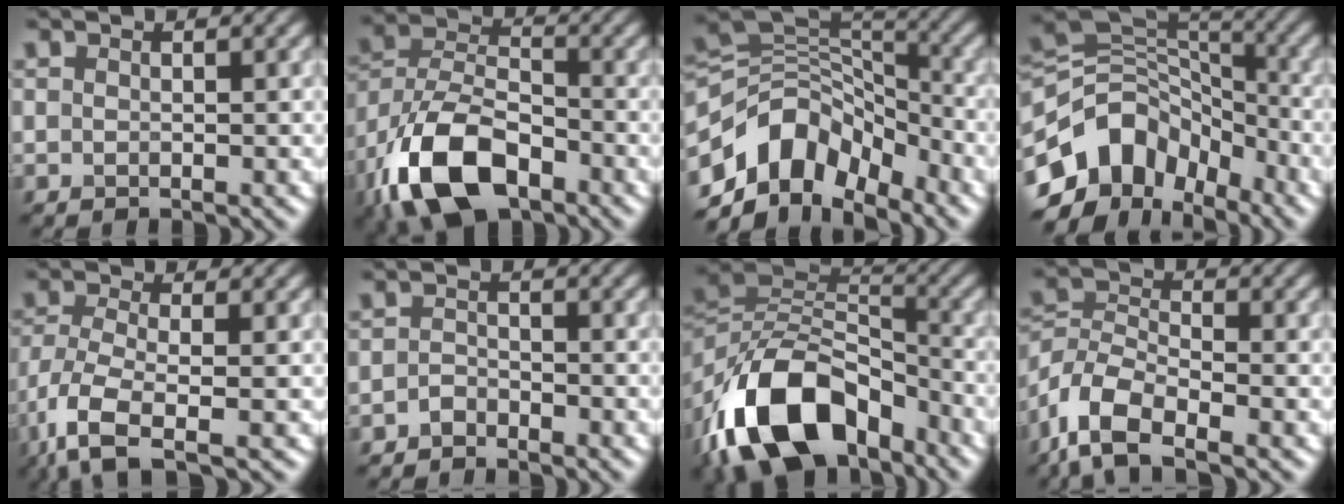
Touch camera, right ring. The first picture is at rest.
{"total": 11.0, "force": [-6.0, 5.8, 7.2], "torque": [-0.153, -0.001, -0.121]}
{"total": 8.8, "force": [-5.0, 5.7, 4.5], "torque": [-0.066, 0.009, -0.102]}
{"total": 10.3, "force": [-4.7, 7.4, 5.4], "torque": [-0.105, 0.017, -0.105]}
{"total": 5.7, "force": [-3.3, 1.7, 4.4], "torque": [-0.097, -0.009, -0.073]}
{"total": 1.4, "force": [-1.3, 0.6, 0.3], "torque": [-0.003, 0.006, -0.027]}
{"total": 14.4, "force": [-8.1, 8.2, 8.7], "torque": [-0.168, 0.007, -0.169]}
{"total": 7.1, "force": [-4.5, 3.3, 4.4], "torque": [-0.091, 0.001, -0.098]}